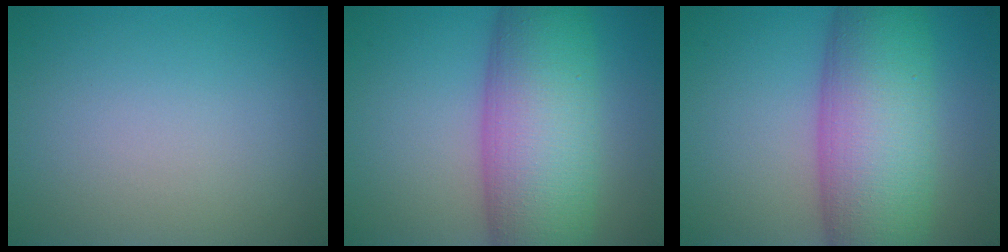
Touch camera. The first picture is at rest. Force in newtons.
{"total": 11.9, "press": 11.9, "slide": 0.5}
{"total": 11.9, "press": 11.9, "slide": 0.5}